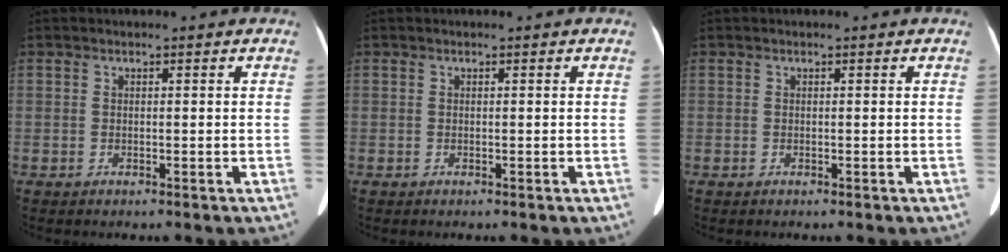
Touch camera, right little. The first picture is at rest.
{"total": 0.0}
{"total": 0.0}